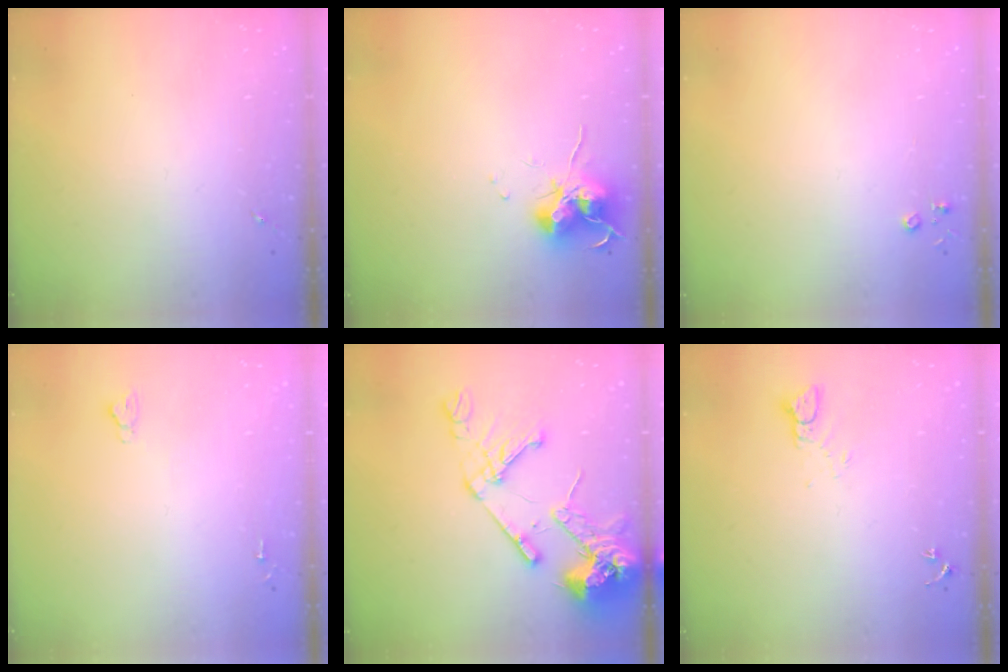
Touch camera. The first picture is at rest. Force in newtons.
{"total": 12.2, "press": 12.1, "slide": 1.3}
{"total": 2.8, "press": 2.8, "slide": 0.3}
{"total": 2.6, "press": 2.5, "slide": 0.3}
{"total": 19.4, "press": 19.2, "slide": 2.7}
{"total": 3.5, "press": 3.5, "slide": 0.3}